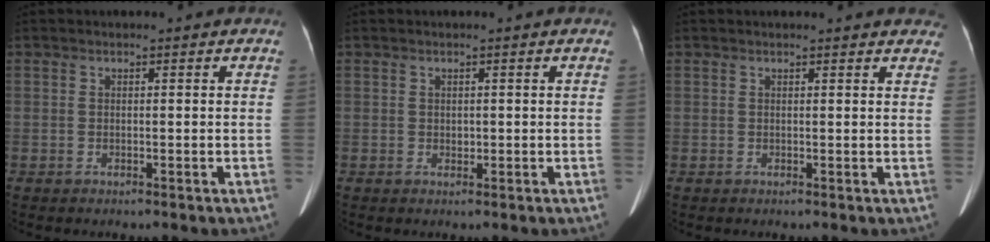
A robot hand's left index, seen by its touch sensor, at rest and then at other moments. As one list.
[{"total": 0.7, "force": [0.0, 0.6, 0.4], "torque": [-0.007, 0.000, -0.001]}, {"total": 9.9, "force": [9.2, 2.5, 2.7], "torque": [-0.007, 0.003, 0.080]}]